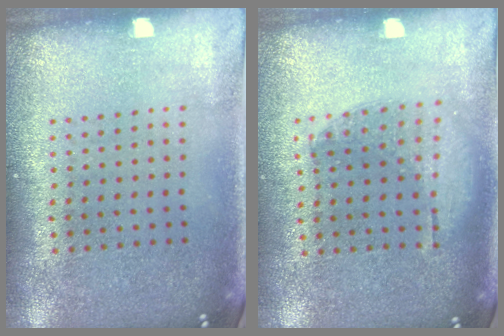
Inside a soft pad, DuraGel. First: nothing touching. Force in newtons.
{"total": 1.0, "press": 0.9, "slide": 0.4}